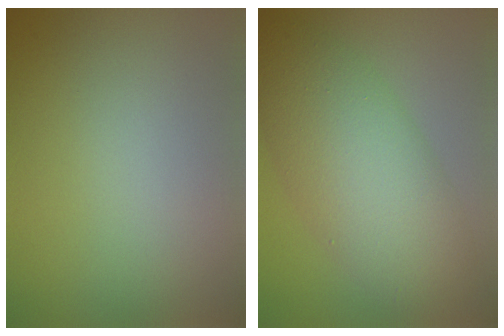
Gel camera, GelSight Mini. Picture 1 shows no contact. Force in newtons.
{"total": 8.5, "press": 8.5, "slide": 0.2}